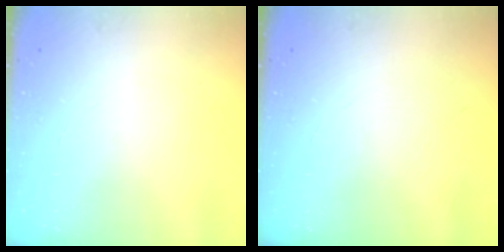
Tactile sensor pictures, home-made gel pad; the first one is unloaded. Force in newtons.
{"total": 0.0}